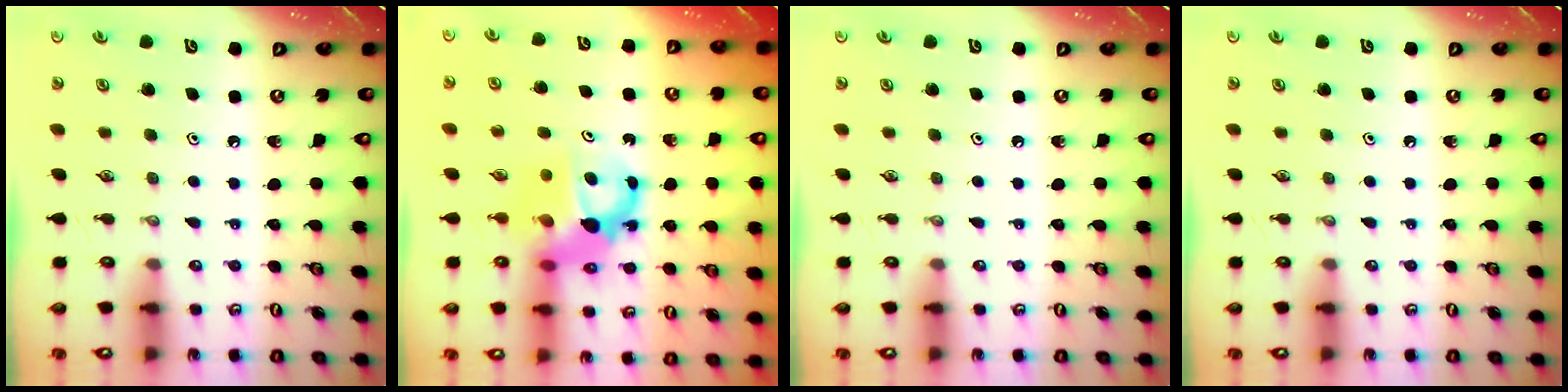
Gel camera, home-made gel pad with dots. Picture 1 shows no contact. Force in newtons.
{"total": 7.1, "press": 7.1, "slide": 0.5}
{"total": 0.0}
{"total": 0.0}